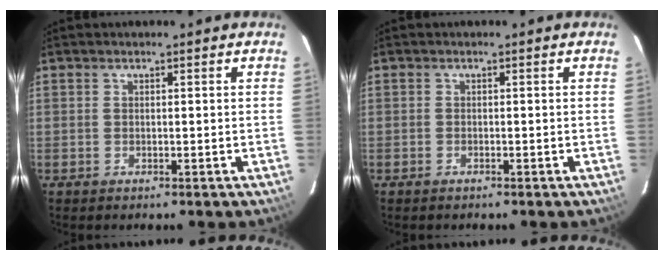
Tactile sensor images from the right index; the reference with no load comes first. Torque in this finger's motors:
{"motor_torque": [-0.08, -0.15, 0.07, 0.01]}